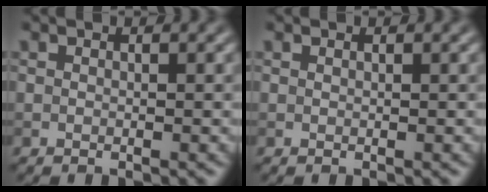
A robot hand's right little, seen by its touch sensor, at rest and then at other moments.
{"total": 0.0}